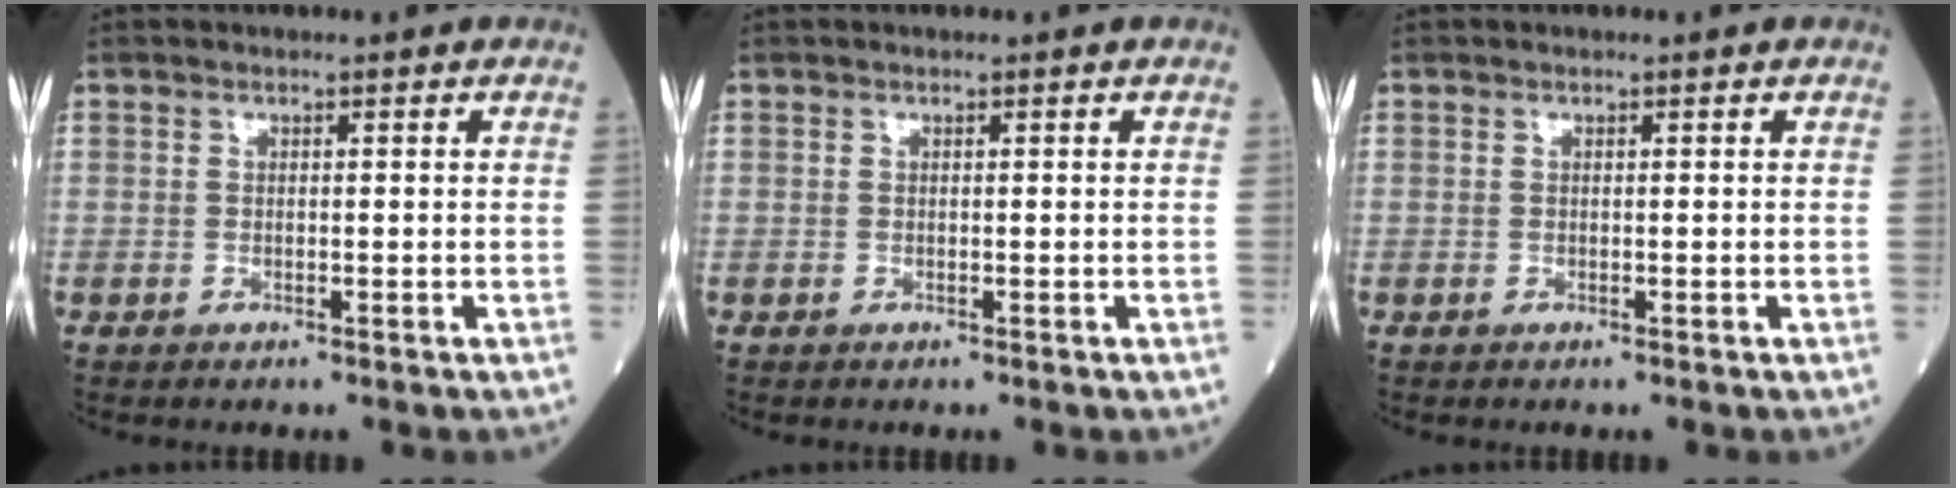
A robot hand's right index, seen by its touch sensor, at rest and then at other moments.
{"total": 0.0}
{"total": 0.0}